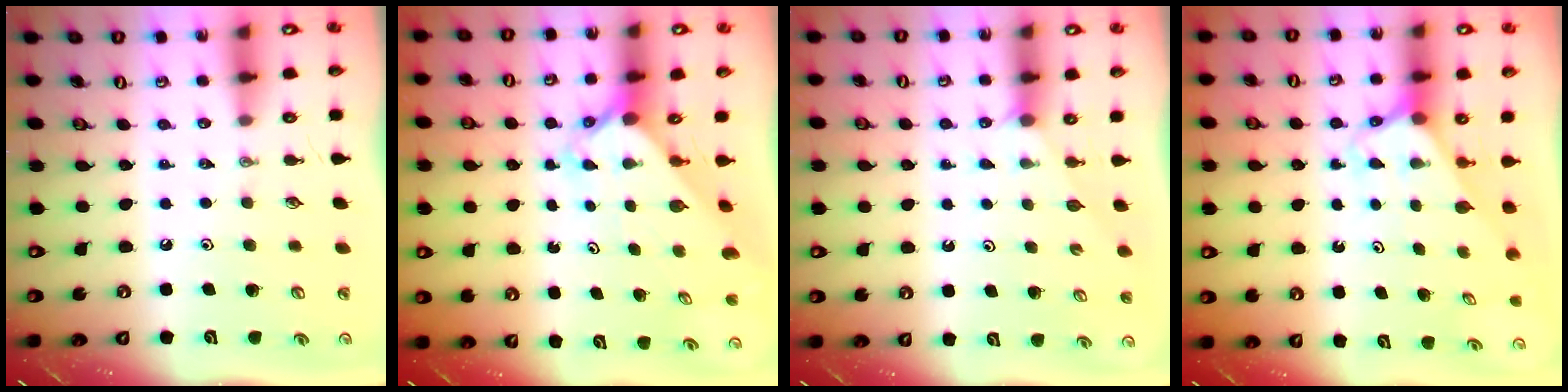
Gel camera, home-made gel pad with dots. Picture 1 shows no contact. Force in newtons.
{"total": 2.6, "press": 2.6, "slide": 0.2}
{"total": 1.5, "press": 1.5, "slide": 0.2}
{"total": 2.7, "press": 2.7, "slide": 0.1}